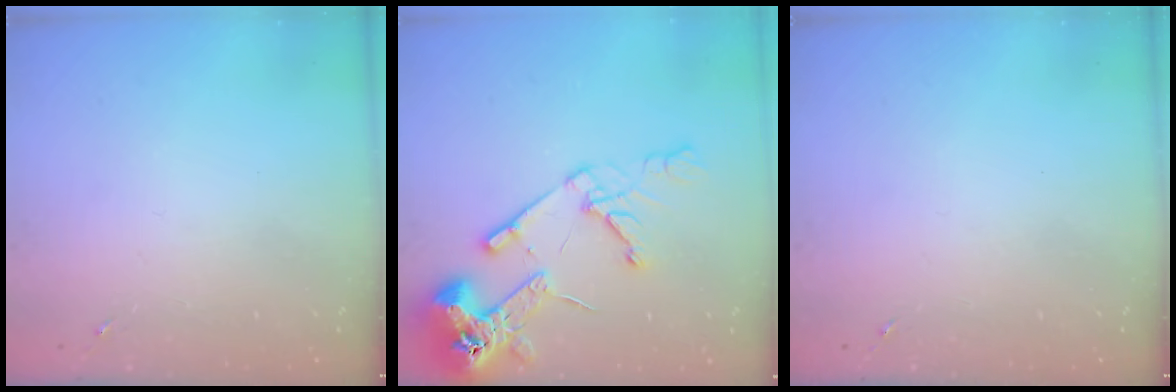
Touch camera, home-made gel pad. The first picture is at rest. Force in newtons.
{"total": 16.6, "press": 16.5, "slide": 2.0}
{"total": 0.0}